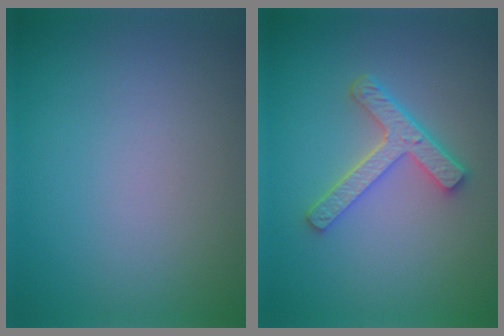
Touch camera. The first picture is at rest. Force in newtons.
{"total": 4.5, "press": 3.3, "slide": 3.0}